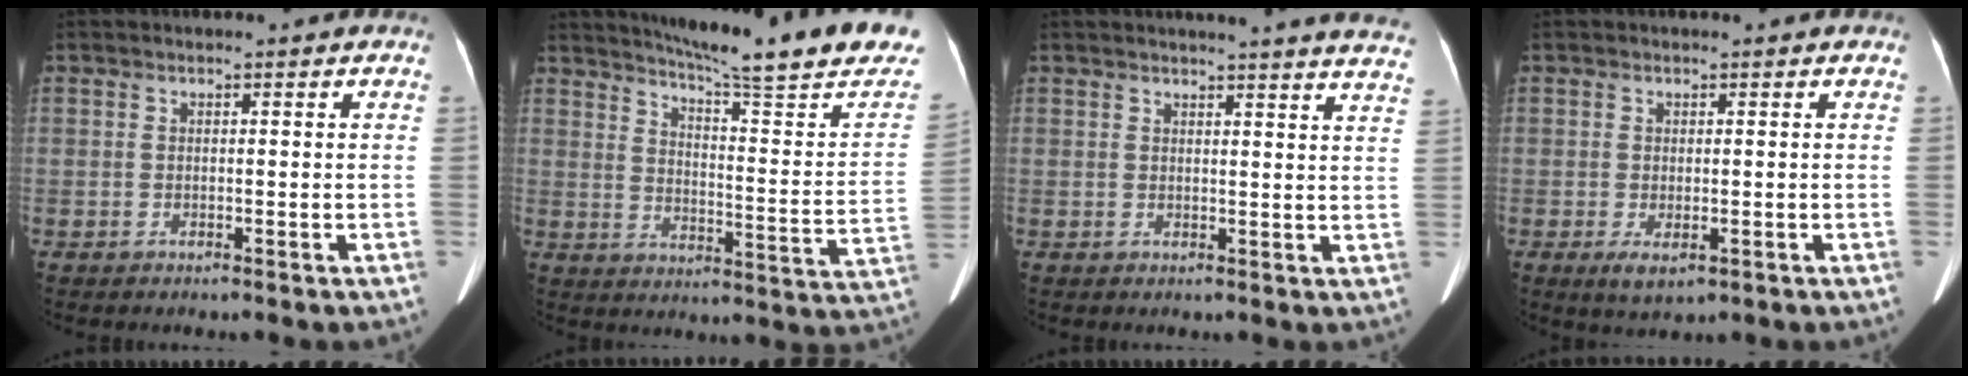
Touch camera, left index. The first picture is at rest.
{"total": 24.2, "force": [20.8, 0.7, 12.3], "torque": [-0.169, -0.078, 0.257]}
{"total": 18.4, "force": [17.4, 0.6, 6.2], "torque": [-0.074, -0.053, 0.185]}
{"total": 2.9, "force": [-1.0, 1.3, 2.4], "torque": [-0.040, -0.006, -0.005]}